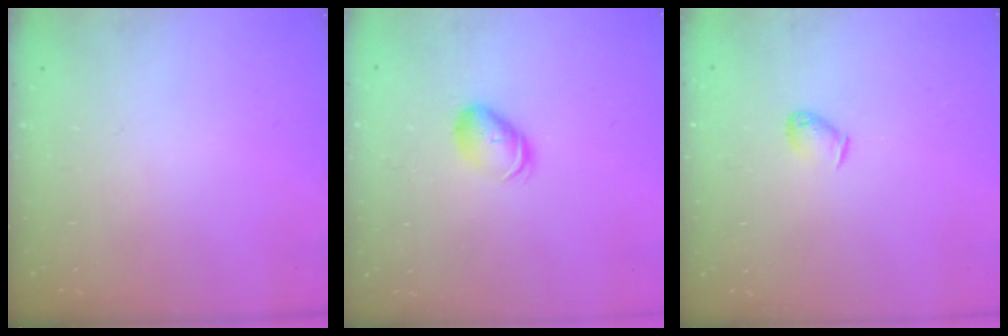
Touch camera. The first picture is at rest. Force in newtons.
{"total": 7.3, "press": 7.2, "slide": 0.7}
{"total": 3.8, "press": 3.7, "slide": 0.7}